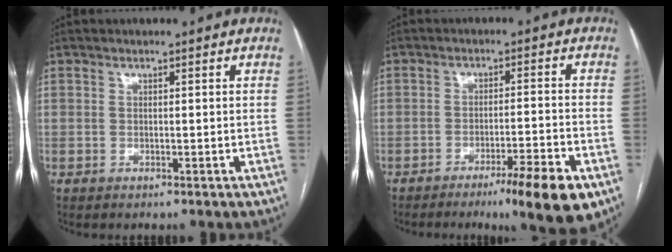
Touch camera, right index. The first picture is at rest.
{"total": 9.5, "force": [-5.6, 0.2, 7.7], "torque": [-0.105, -0.016, -0.084]}